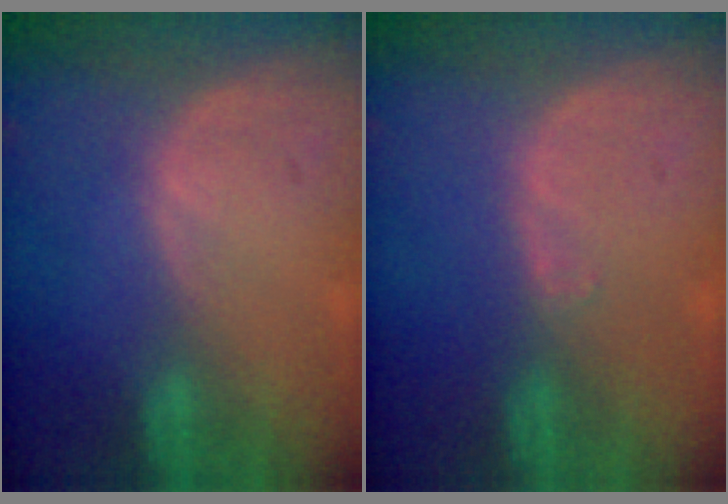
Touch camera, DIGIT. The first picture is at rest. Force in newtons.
{"total": 0.6, "press": 0.5, "slide": 0.4}